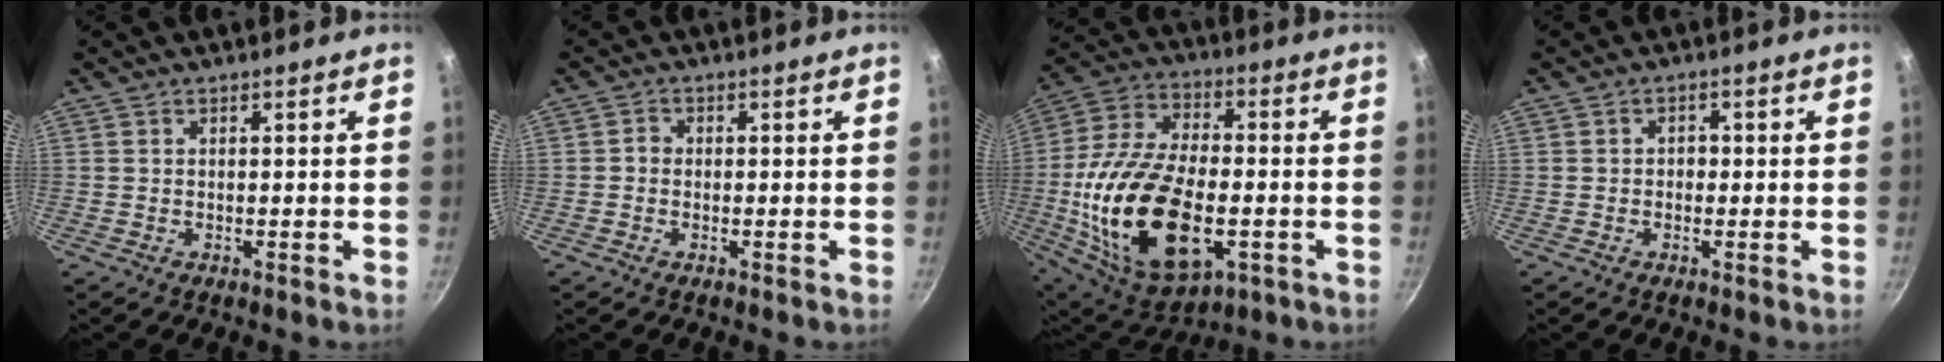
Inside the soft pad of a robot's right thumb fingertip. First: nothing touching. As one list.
[{"total": 1.4, "force": [-0.4, 1.2, 0.5], "torque": [-0.004, 0.007, -0.011]}, {"total": 26.1, "force": [-5.0, 14.1, 21.4], "torque": [-0.411, 0.014, -0.080]}, {"total": 1.8, "force": [-0.3, 1.5, 0.9], "torque": [-0.006, 0.005, -0.007]}]